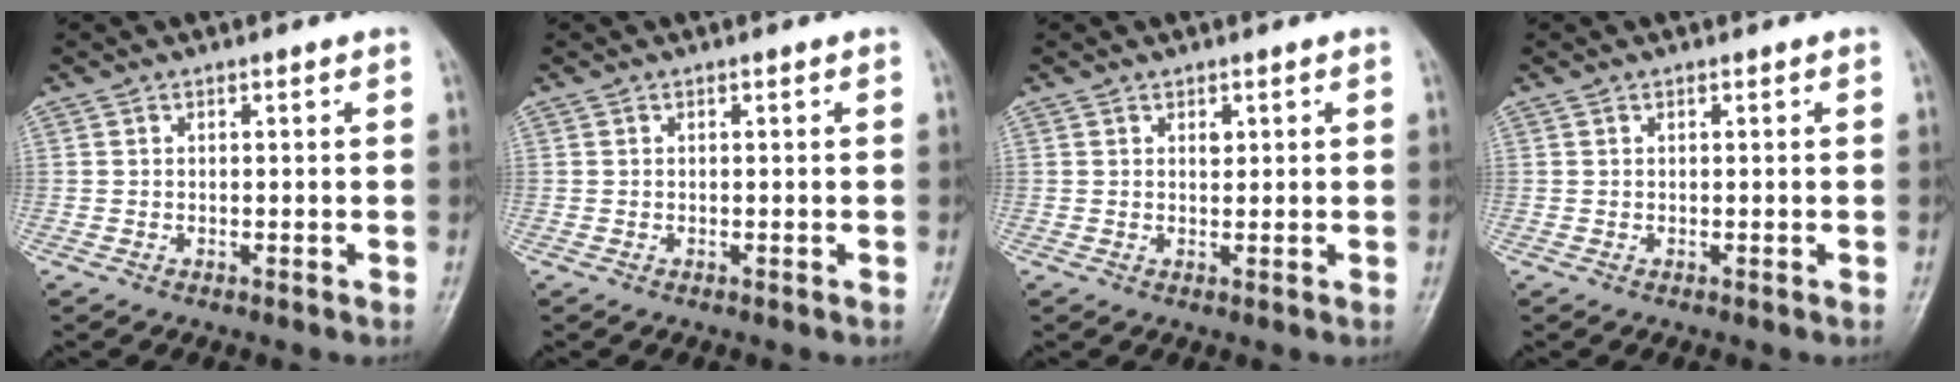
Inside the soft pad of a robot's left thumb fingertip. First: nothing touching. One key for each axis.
{"total": 0.0}
{"total": 1.1, "fx": 0.6, "fy": 0.8, "fz": 0.6, "tx": -0.003, "ty": -0.003, "tz": 0.009}
{"total": 0.0}